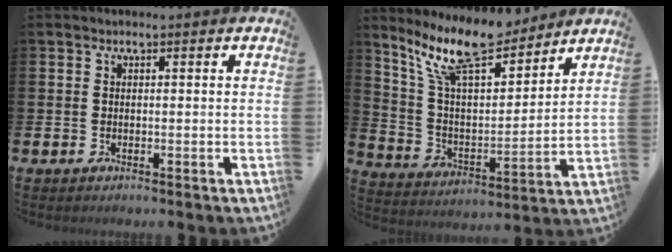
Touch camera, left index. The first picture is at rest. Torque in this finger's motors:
{"motor_torque": [0.34, 0.00, 0.75, 0.21]}